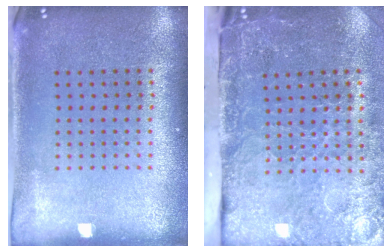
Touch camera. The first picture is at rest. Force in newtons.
{"total": 4.9, "press": 3.7, "slide": 3.3}